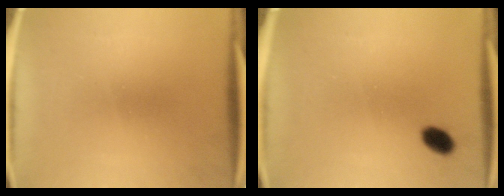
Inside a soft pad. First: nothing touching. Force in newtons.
{"total": 3.3}